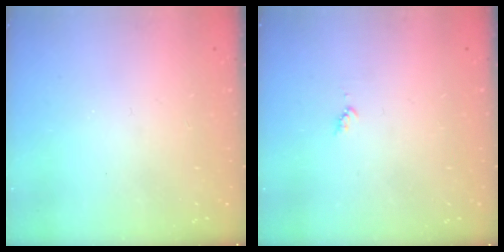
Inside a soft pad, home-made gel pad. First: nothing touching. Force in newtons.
{"total": 3.6, "press": 3.6, "slide": 0.5}